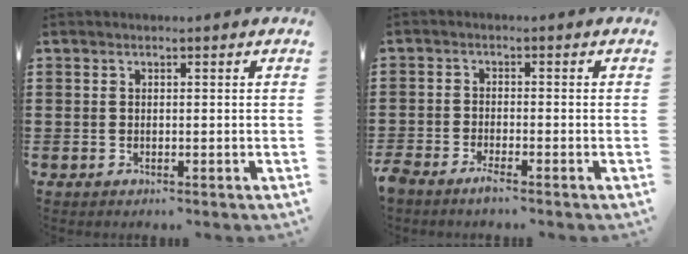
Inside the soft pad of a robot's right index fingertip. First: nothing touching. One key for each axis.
{"total": 2.2, "fx": -2.0, "fy": 0.0, "fz": 0.9, "tx": -0.030, "ty": -0.005, "tz": -0.042}